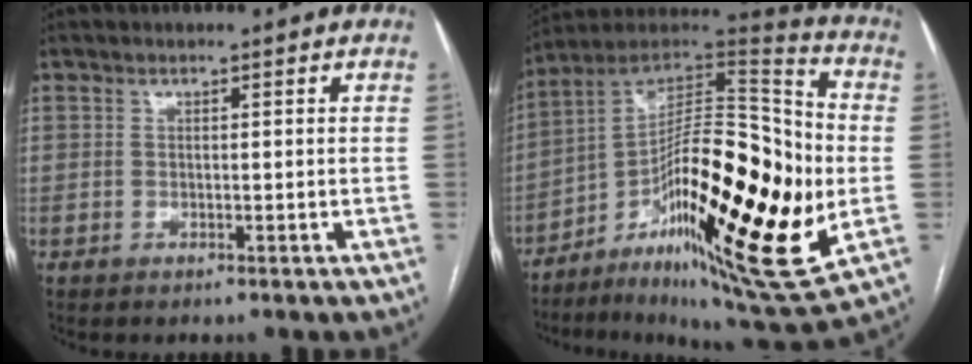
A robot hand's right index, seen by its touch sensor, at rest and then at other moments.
{"total": 31.2, "force": [-6.8, 6.7, 29.7], "torque": [-0.469, -0.018, -0.106]}